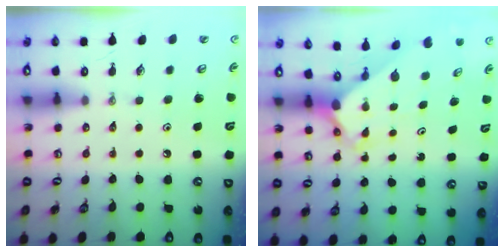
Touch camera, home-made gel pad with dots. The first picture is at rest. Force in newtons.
{"total": 2.8, "press": 2.8, "slide": 0.1}